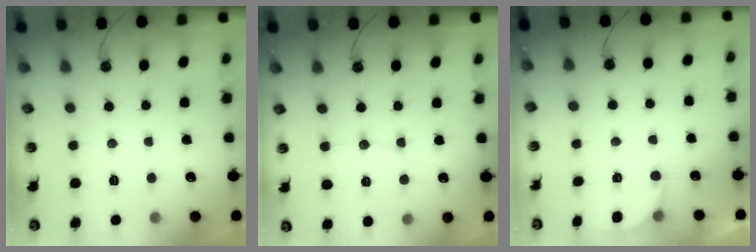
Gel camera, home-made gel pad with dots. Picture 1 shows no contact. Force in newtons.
{"total": 5.0, "press": 5.0, "slide": 0.6}
{"total": 2.1, "press": 2.0, "slide": 0.6}